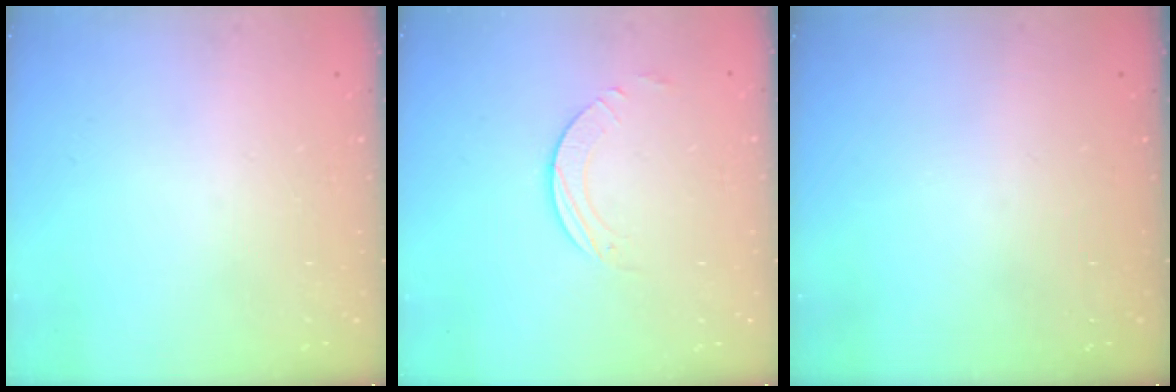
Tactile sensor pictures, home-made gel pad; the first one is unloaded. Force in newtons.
{"total": 2.3, "press": 2.3, "slide": 0.2}
{"total": 0.0}